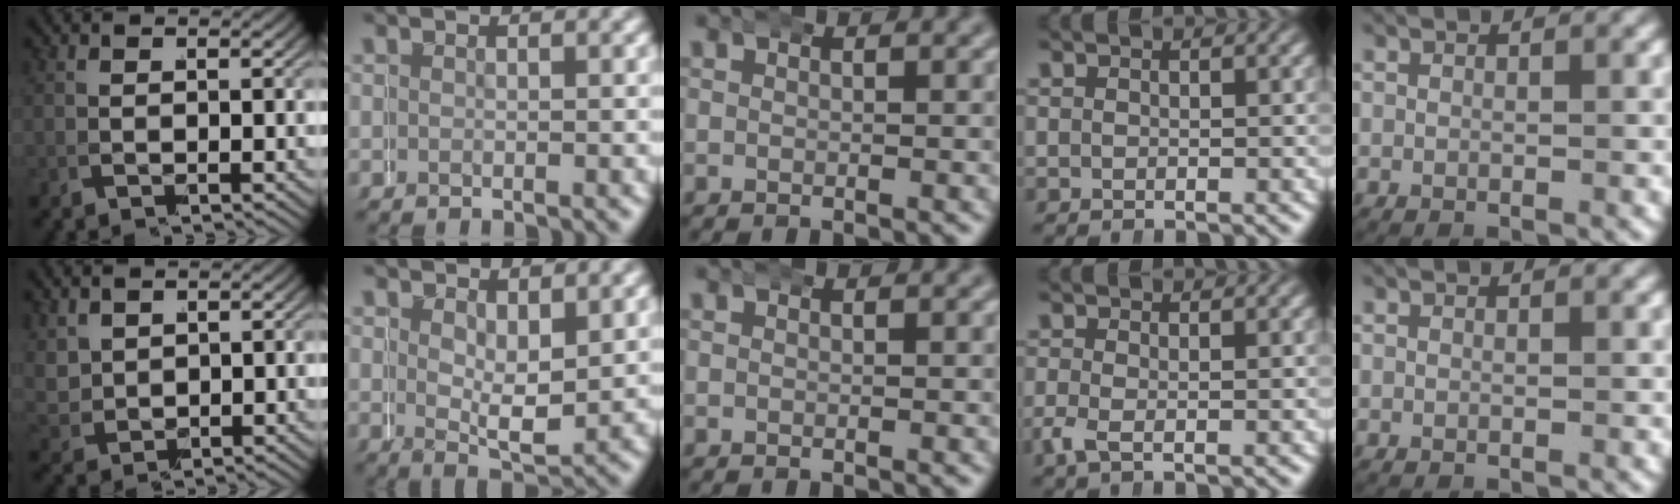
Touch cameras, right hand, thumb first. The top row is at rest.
{"thumb": {"total": 2.6, "force": [1.6, 1.7, 1.1], "torque": [-0.036, -0.012, 0.051]}, "index": {"total": 3.1, "force": [1.8, 1.1, 2.2], "torque": [-0.034, -0.003, 0.031]}, "ring": {"total": 1.7, "force": [-1.0, 0.6, 1.2], "torque": [-0.042, -0.018, -0.013]}}